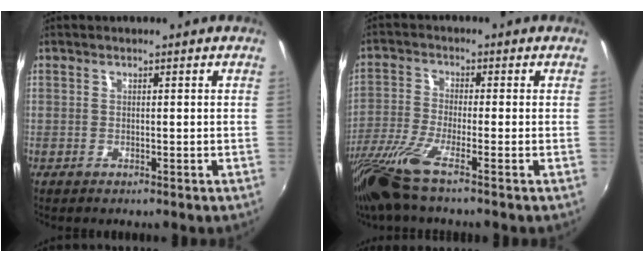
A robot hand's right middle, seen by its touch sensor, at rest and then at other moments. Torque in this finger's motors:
{"motor_torque": [1.06, -1.07, 0.62, 0.20]}